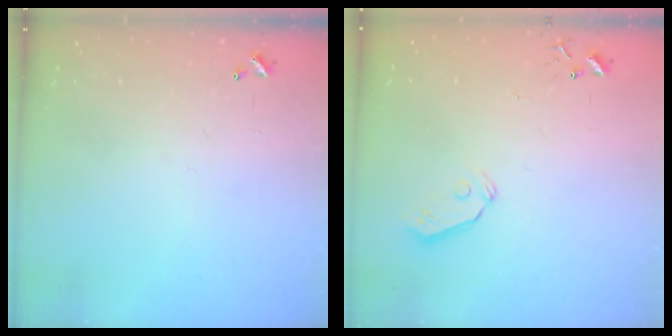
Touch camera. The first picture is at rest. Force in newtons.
{"total": 5.8, "press": 5.8, "slide": 0.5}